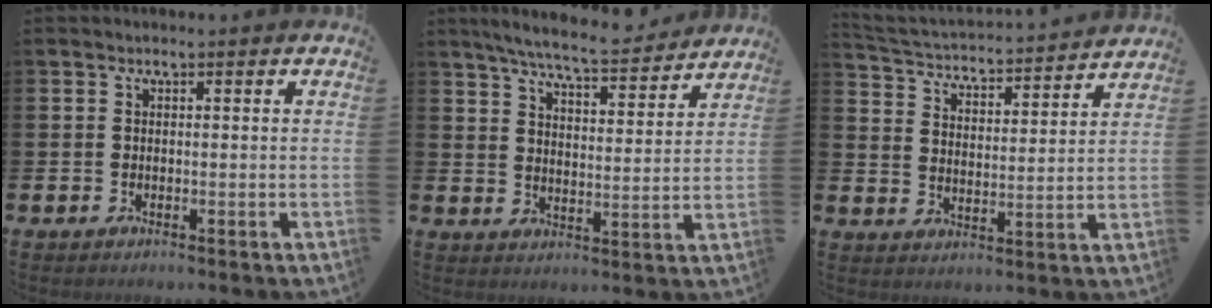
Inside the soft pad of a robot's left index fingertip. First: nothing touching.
{"total": 7.3, "force": [7.0, 0.5, 2.3], "torque": [-0.063, -0.041, 0.121]}
{"total": 3.7, "force": [3.7, 0.6, 0.4], "torque": [-0.035, -0.040, 0.055]}